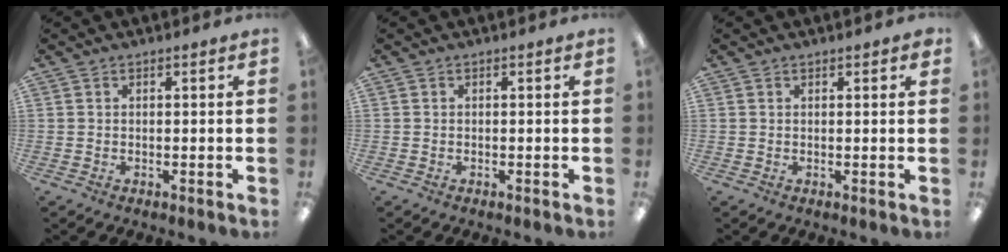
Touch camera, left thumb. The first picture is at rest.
{"total": 0.0}
{"total": 1.0, "force": [0.8, 0.3, 0.5], "torque": [-0.003, -0.002, 0.013]}